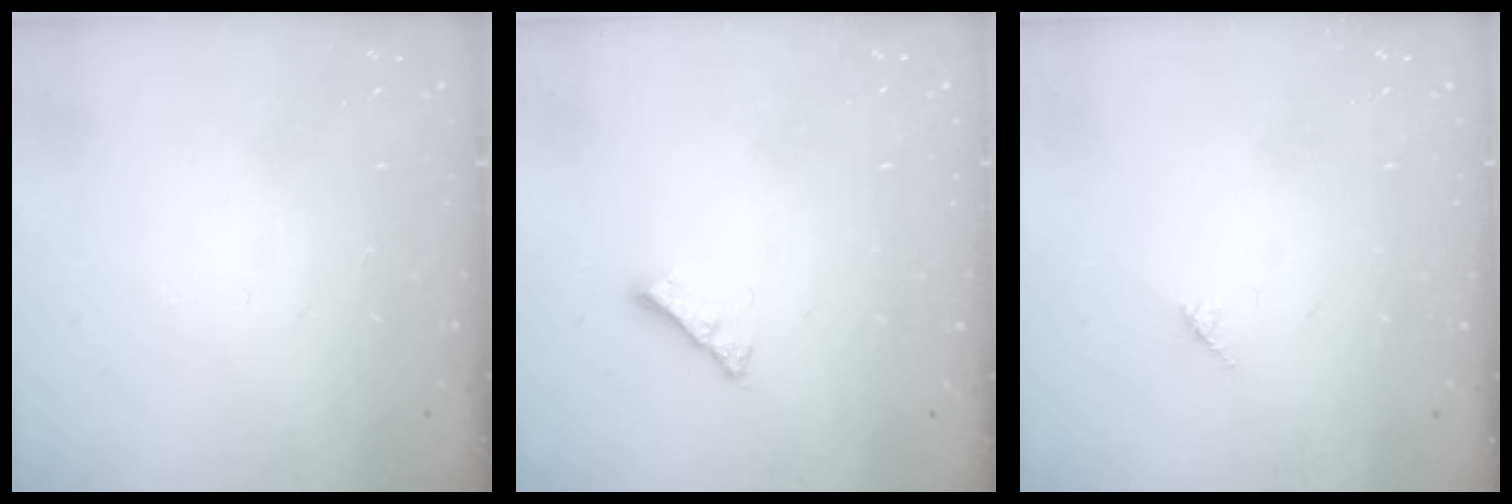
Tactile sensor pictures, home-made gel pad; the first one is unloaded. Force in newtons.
{"total": 3.6, "press": 3.5, "slide": 0.7}
{"total": 3.1, "press": 3.0, "slide": 0.4}